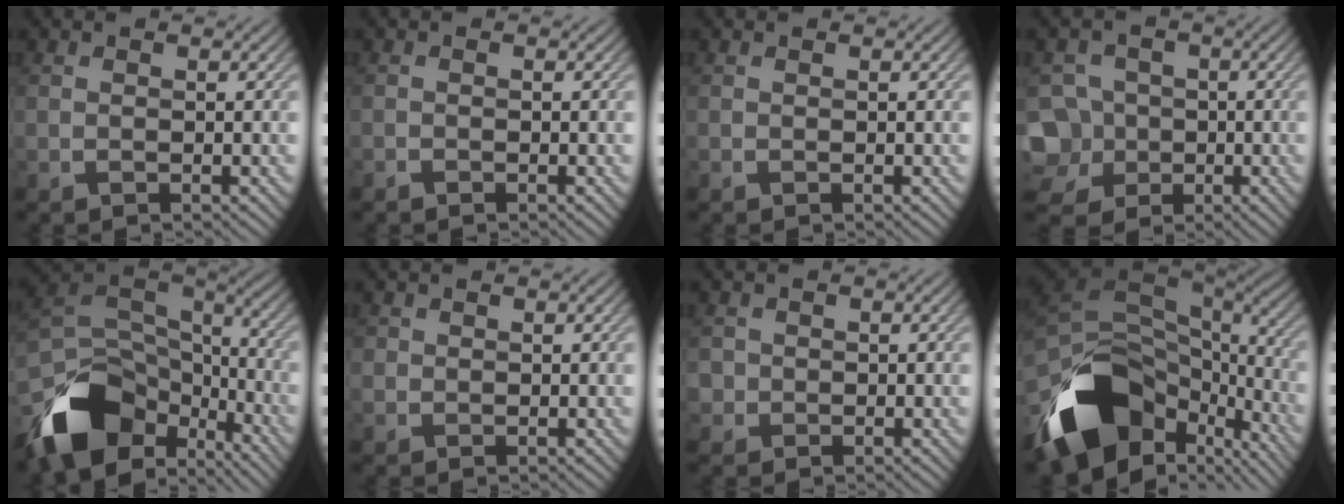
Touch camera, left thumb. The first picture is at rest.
{"total": 0.6, "force": [-0.6, 0.0, 0.0], "torque": [0.000, 0.001, -0.015]}
{"total": 0.0}
{"total": 9.3, "force": [-3.0, 8.4, 2.7], "torque": [-0.092, -0.024, -0.081]}
{"total": 15.8, "force": [-8.6, 9.3, 9.4], "torque": [-0.228, -0.033, -0.140]}
{"total": 0.7, "force": [0.1, 0.7, -0.2], "torque": [0.013, -0.002, -0.002]}
{"total": 1.6, "force": [-0.3, 1.5, 0.1], "torque": [0.004, -0.001, -0.009]}
{"total": 16.9, "force": [-7.1, 10.1, 11.6], "torque": [-0.254, -0.038, -0.105]}